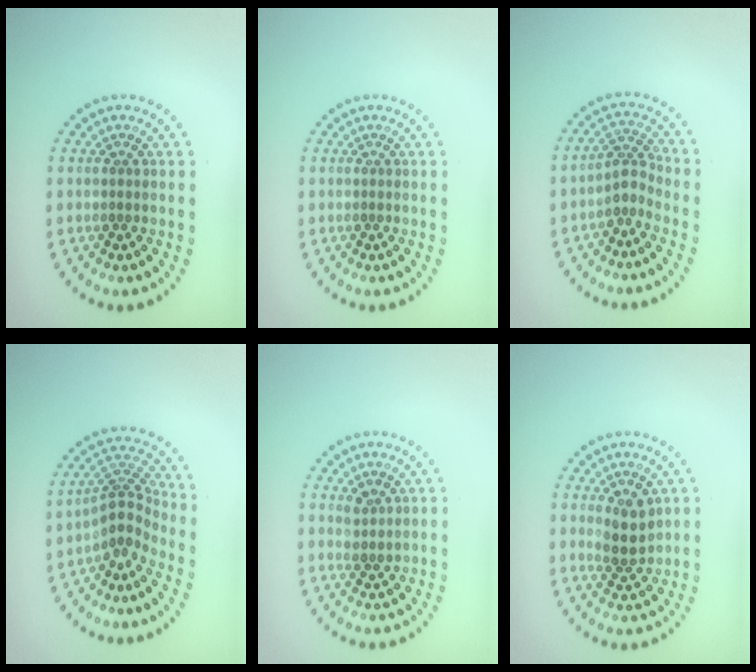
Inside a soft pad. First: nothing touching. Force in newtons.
{"total": 0.0}
{"total": 2.3, "press": 1.6, "slide": 1.7}
{"total": 3.3, "press": 2.3, "slide": 2.4}
{"total": 1.4, "press": 1.2, "slide": 0.7}
{"total": 3.0, "press": 2.8, "slide": 1.1}